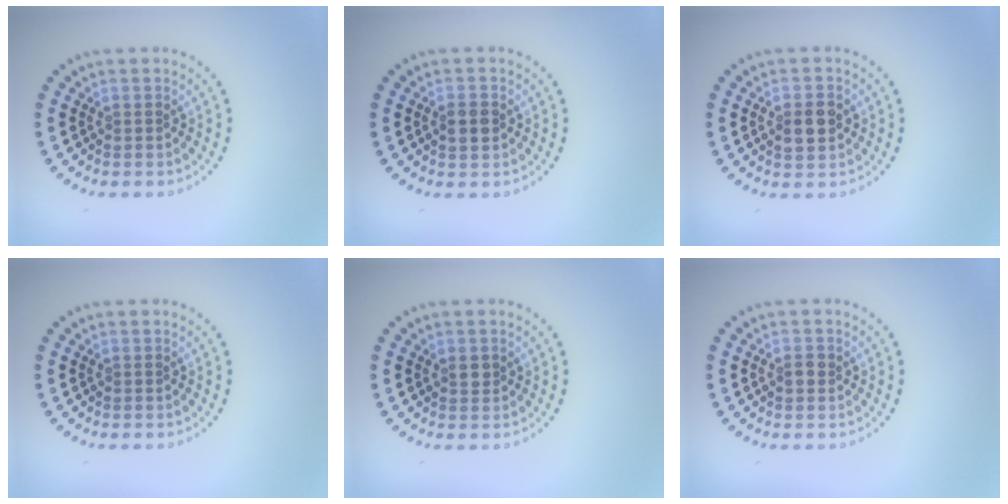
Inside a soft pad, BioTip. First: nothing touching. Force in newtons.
{"total": 2.0, "press": 1.9, "slide": 0.4}
{"total": 2.8, "press": 2.8, "slide": 0.0}
{"total": 0.0}
{"total": 1.1, "press": 1.0, "slide": 0.4}
{"total": 1.1, "press": 1.1, "slide": 0.0}